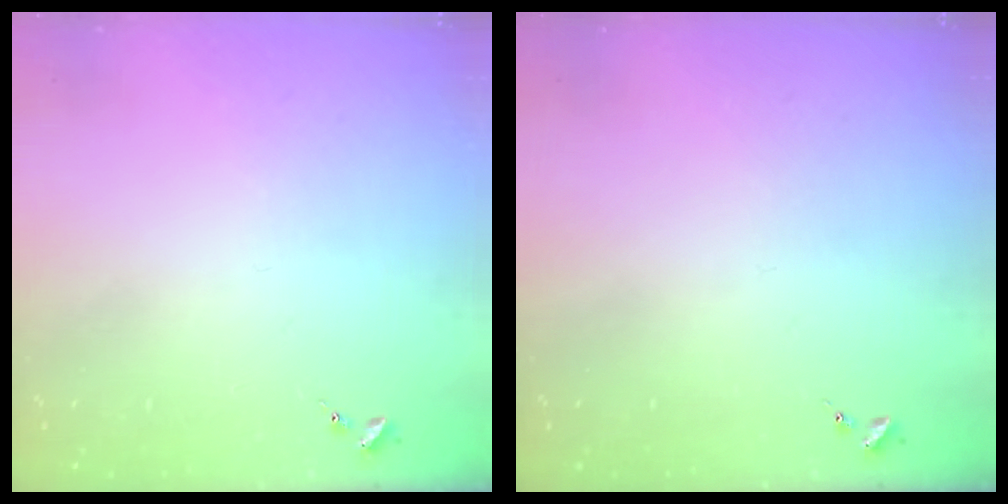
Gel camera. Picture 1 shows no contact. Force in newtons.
{"total": 0.0}